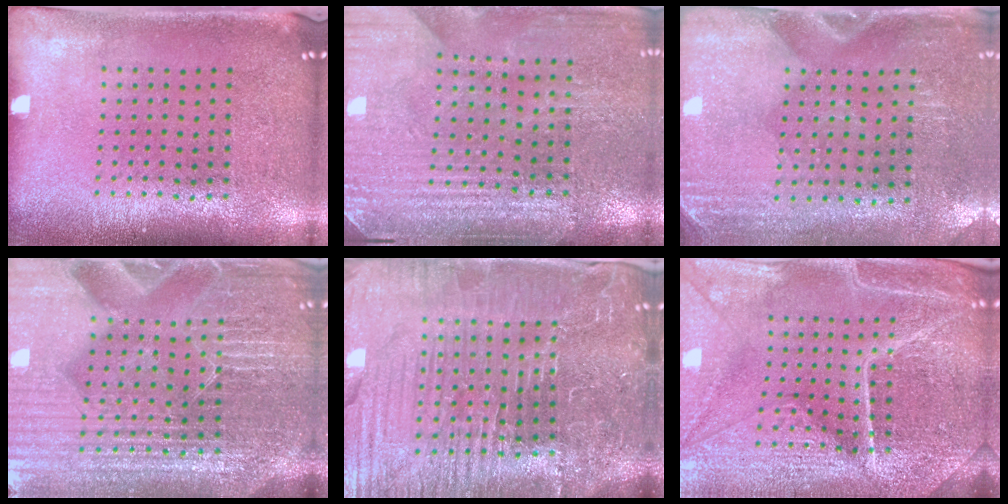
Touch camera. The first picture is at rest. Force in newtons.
{"total": 3.5, "press": 3.5, "slide": 0.1}
{"total": 2.8, "press": 2.5, "slide": 1.3}
{"total": 5.9, "press": 5.4, "slide": 2.4}
{"total": 6.4, "press": 5.8, "slide": 2.6}
{"total": 5.2, "press": 4.9, "slide": 2.0}